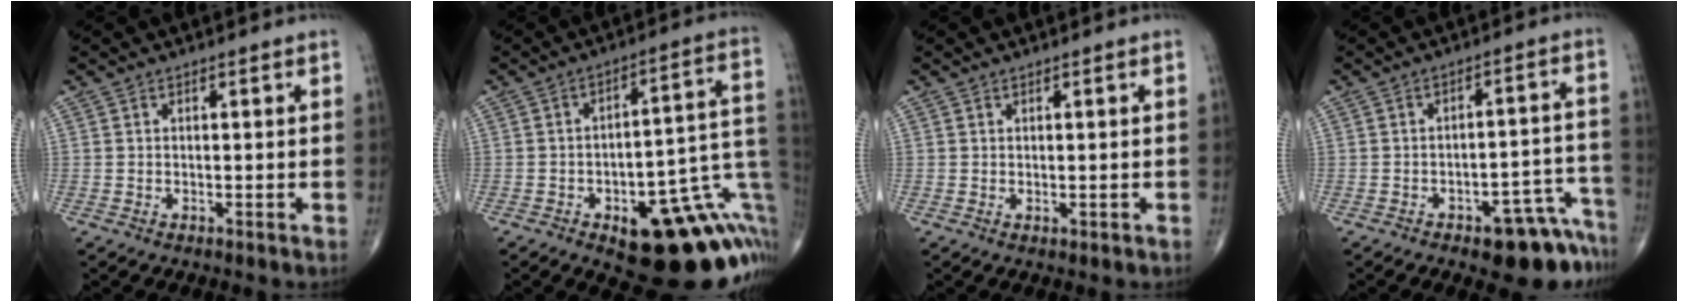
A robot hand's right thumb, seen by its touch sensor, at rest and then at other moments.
{"total": 23.2, "force": [-7.3, 9.7, 19.7], "torque": [-0.175, 0.054, -0.078]}
{"total": 0.6, "force": [0.0, 0.3, 0.6], "torque": [-0.010, 0.000, 0.004]}
{"total": 11.3, "force": [-7.5, 4.5, 7.1], "torque": [-0.049, 0.072, -0.095]}